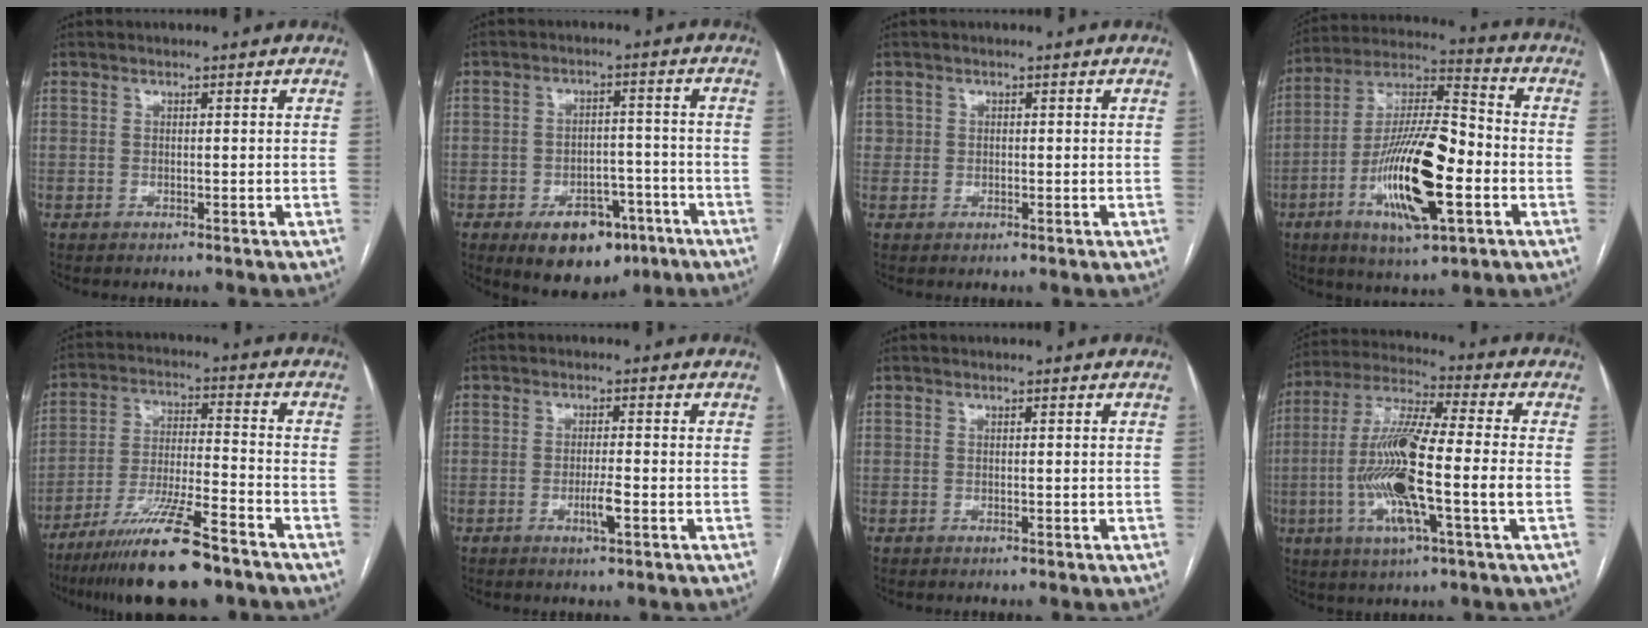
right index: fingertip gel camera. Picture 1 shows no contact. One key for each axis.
{"total": 10.1, "fx": -5.8, "fy": 6.1, "fz": 5.6, "tx": -0.071, "ty": 0.011, "tz": -0.078}
{"total": 1.3, "fx": 0.3, "fy": 1.3, "fz": 0.1, "tx": 0.011, "ty": 0.004, "tz": 0.001}
{"total": 18.7, "fx": -5.3, "fy": 4.4, "fz": 17.4, "tx": -0.336, "ty": -0.002, "tz": -0.089}
{"total": 15.0, "fx": -11.0, "fy": 1.6, "fz": 10.0, "tx": -0.192, "ty": -0.031, "tz": -0.192}
{"total": 2.9, "fx": -1.0, "fy": 0.2, "fz": 2.7, "tx": -0.050, "ty": -0.003, "tz": -0.018}
{"total": 0.0}
{"total": 16.4, "fx": -3.0, "fy": 1.1, "fz": 16.1, "tx": -0.322, "ty": -0.005, "tz": -0.060}